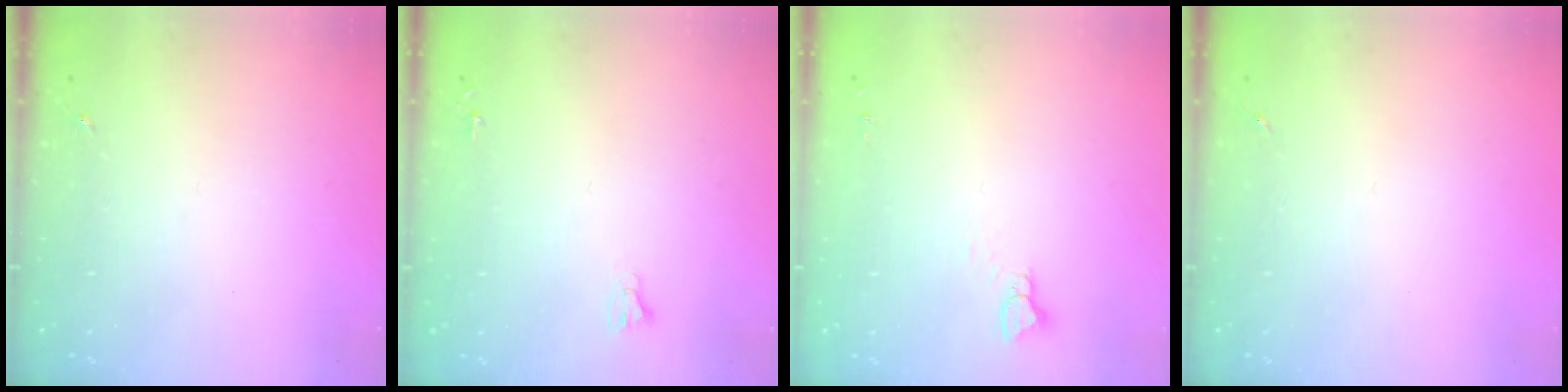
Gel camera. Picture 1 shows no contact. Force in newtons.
{"total": 2.4, "press": 2.4, "slide": 0.2}
{"total": 3.2, "press": 3.2, "slide": 0.2}
{"total": 0.0}